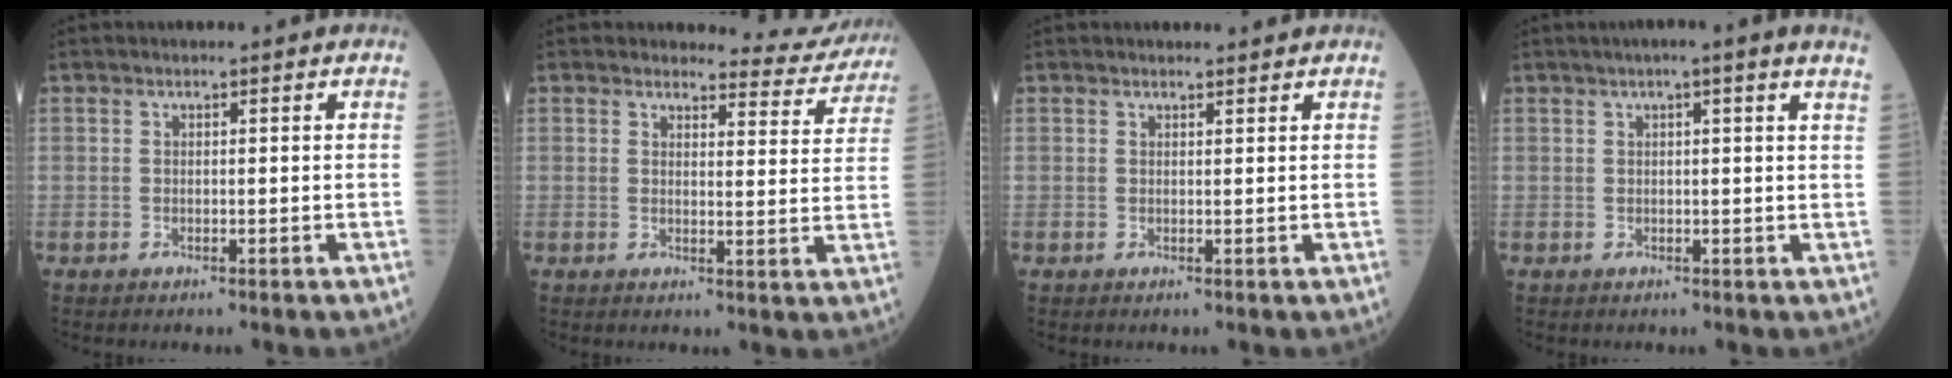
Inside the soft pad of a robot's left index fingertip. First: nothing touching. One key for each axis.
{"total": 7.8, "fx": 7.6, "fy": 1.2, "fz": -0.7, "tx": 0.017, "ty": -0.033, "tz": 0.079}
{"total": 1.5, "fx": 1.5, "fy": 0.4, "fz": 0.0, "tx": -0.004, "ty": 0.005, "tz": 0.024}
{"total": 8.1, "fx": 6.0, "fy": 0.1, "fz": 5.5, "tx": -0.071, "ty": 0.015, "tz": 0.064}